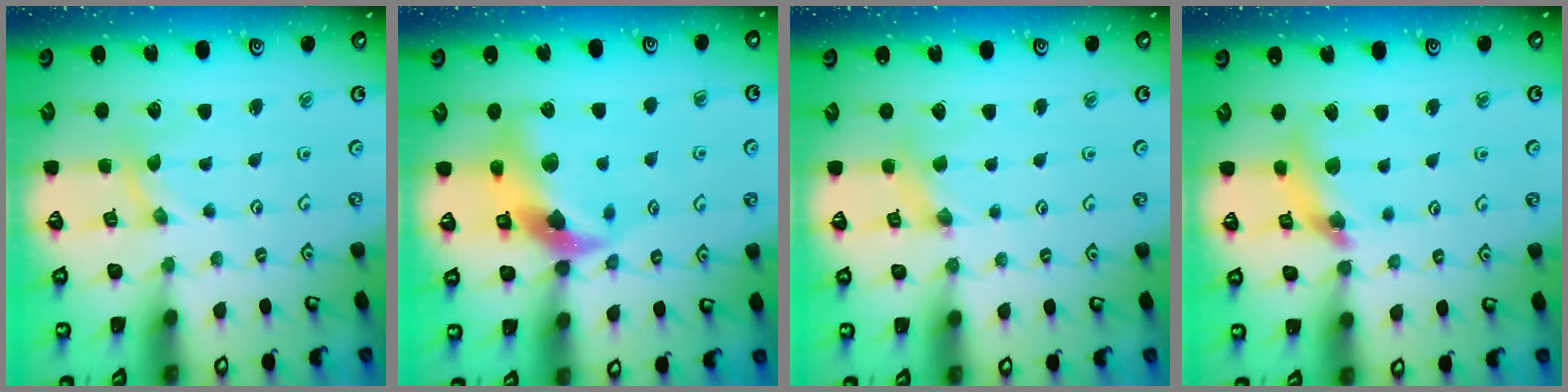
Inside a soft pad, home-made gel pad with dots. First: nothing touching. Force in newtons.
{"total": 12.7, "press": 12.6, "slide": 1.9}
{"total": 2.5, "press": 2.5, "slide": 0.3}
{"total": 11.6, "press": 11.5, "slide": 1.6}